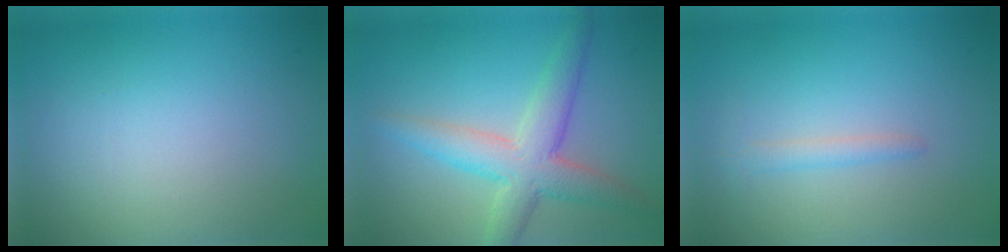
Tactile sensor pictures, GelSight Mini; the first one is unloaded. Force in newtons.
{"total": 5.3, "press": 5.3, "slide": 0.1}
{"total": 1.3, "press": 1.3, "slide": 0.1}